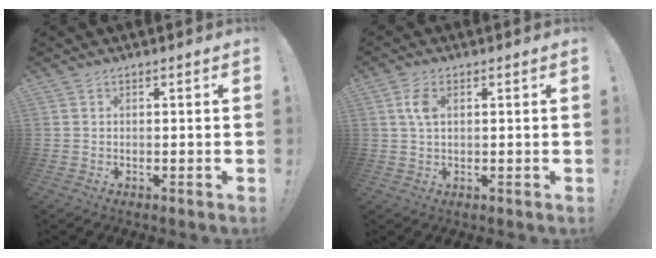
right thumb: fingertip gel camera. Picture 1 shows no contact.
{"total": 4.4, "force": [1.2, 2.2, 3.6], "torque": [-0.060, 0.002, 0.019]}